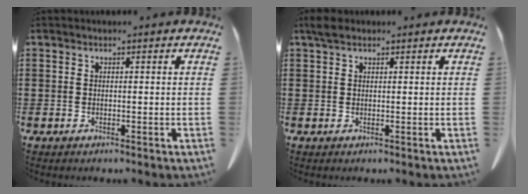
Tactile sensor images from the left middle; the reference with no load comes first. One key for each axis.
{"total": 1.8, "fx": 1.2, "fy": 0.8, "fz": 1.1, "tx": -0.027, "ty": 0.004, "tz": 0.024}